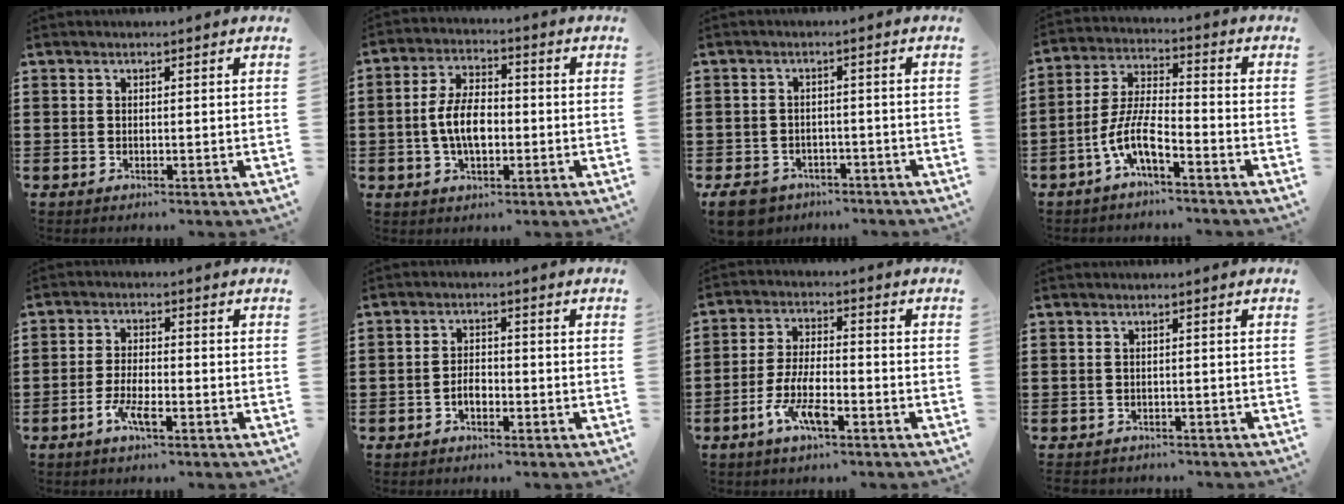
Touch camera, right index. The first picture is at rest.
{"total": 7.1, "force": [-1.0, 3.7, 6.0], "torque": [-0.129, 0.003, -0.022]}
{"total": 4.3, "force": [-3.9, 1.6, 0.9], "torque": [-0.038, 0.003, -0.085]}
{"total": 7.9, "force": [-4.7, 2.0, 6.0], "torque": [-0.148, -0.010, -0.096]}
{"total": 4.3, "force": [-2.4, 1.1, 3.4], "torque": [-0.082, -0.004, -0.052]}
{"total": 2.7, "force": [-1.2, 1.5, 1.9], "torque": [-0.045, 0.003, -0.026]}
{"total": 7.3, "force": [-3.7, 2.3, 5.8], "torque": [-0.141, -0.011, -0.074]}
{"total": 1.2, "force": [-1.1, 0.3, 0.0], "torque": [-0.006, 0.001, -0.025]}